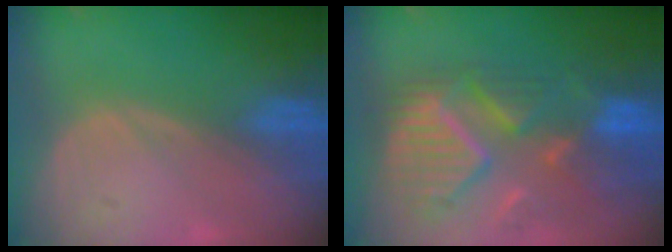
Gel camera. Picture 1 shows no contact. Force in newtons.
{"total": 12.2, "press": 10.5, "slide": 6.2}